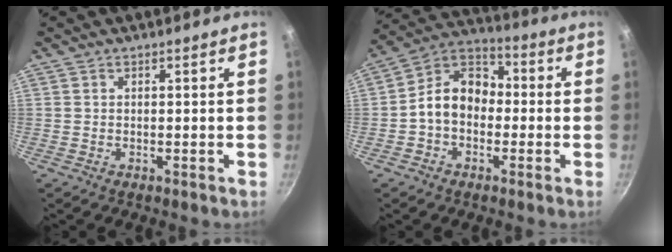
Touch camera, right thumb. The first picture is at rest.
{"total": 10.8, "force": [-1.4, 8.2, 6.9], "torque": [-0.078, 0.041, -0.048]}